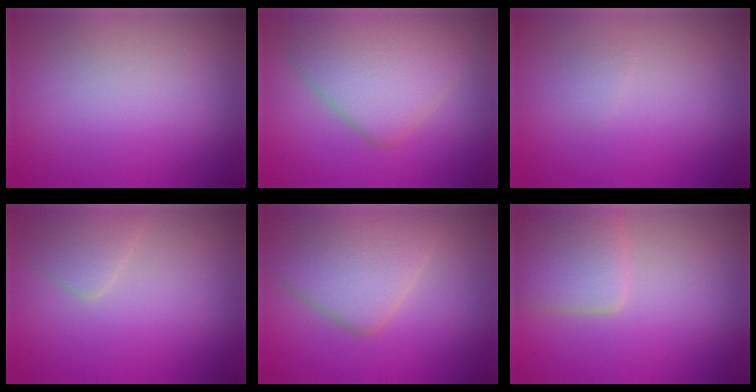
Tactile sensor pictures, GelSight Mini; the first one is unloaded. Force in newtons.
{"total": 6.3, "press": 6.3, "slide": 0.2}
{"total": 0.6, "press": 0.6, "slide": 0.1}
{"total": 2.0, "press": 2.0, "slide": 0.0}
{"total": 6.6, "press": 6.6, "slide": 0.3}
{"total": 3.1, "press": 3.0, "slide": 0.3}